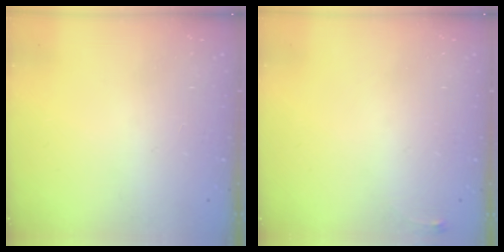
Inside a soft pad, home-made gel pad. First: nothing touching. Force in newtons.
{"total": 3.6, "press": 3.5, "slide": 0.6}